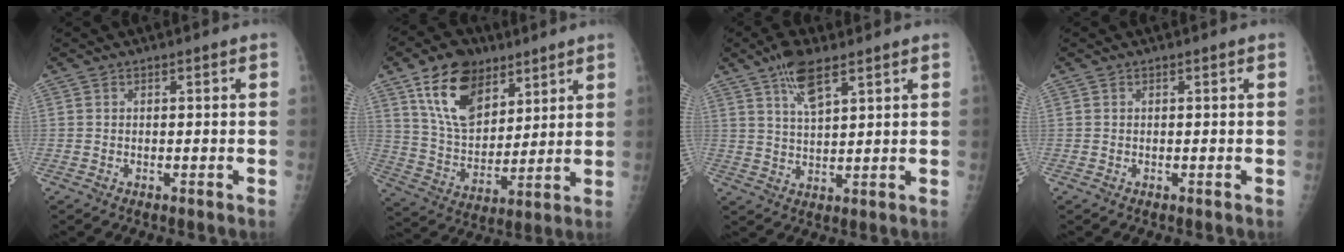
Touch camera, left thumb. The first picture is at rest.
{"total": 16.0, "force": [9.0, 9.8, 9.0], "torque": [-0.121, -0.041, 0.170]}
{"total": 7.2, "force": [4.4, 2.4, 5.2], "torque": [-0.092, -0.017, 0.083]}
{"total": 0.0}